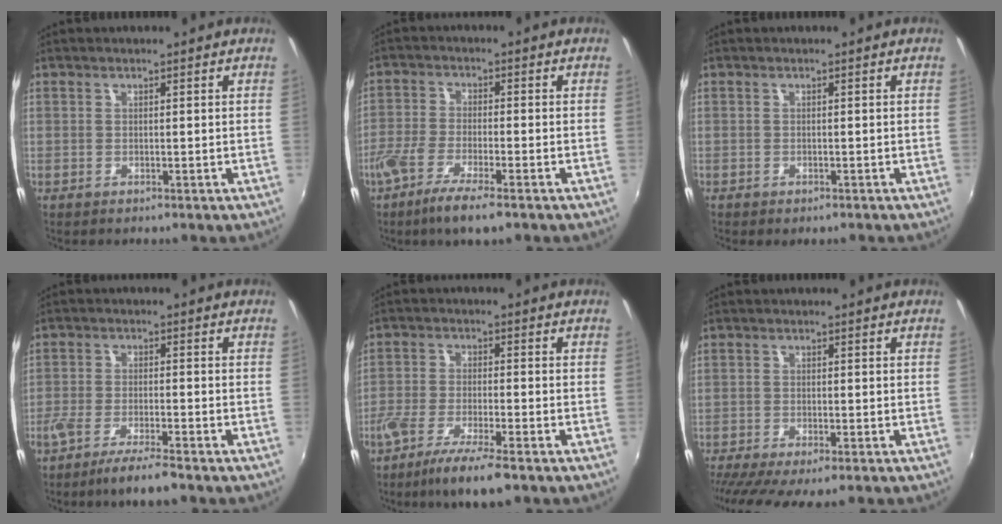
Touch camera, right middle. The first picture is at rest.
{"total": 7.5, "force": [-4.9, 1.3, 5.6], "torque": [-0.129, -0.016, -0.098]}
{"total": 0.9, "force": [-0.7, 0.3, 0.5], "torque": [-0.011, -0.004, -0.010]}
{"total": 7.0, "force": [-5.6, 0.3, 4.2], "torque": [-0.095, -0.019, -0.101]}
{"total": 9.3, "force": [-6.5, 1.2, 6.6], "torque": [-0.145, -0.023, -0.121]}
{"total": 7.9, "force": [-6.2, 1.0, 4.8], "torque": [-0.108, -0.038, -0.101]}